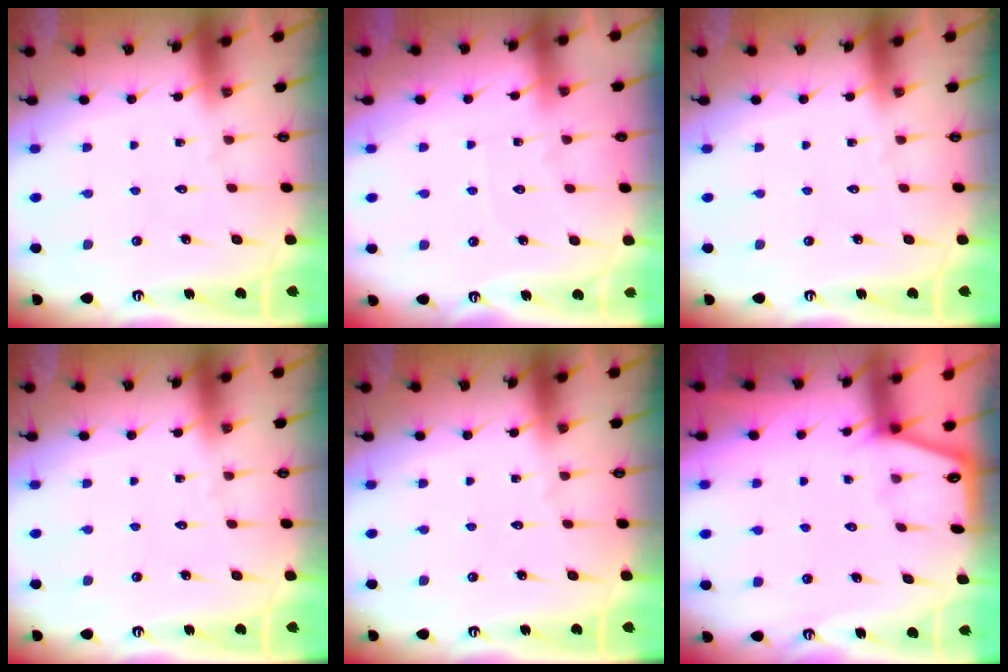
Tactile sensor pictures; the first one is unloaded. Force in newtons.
{"total": 5.0, "press": 5.0, "slide": 0.7}
{"total": 0.0}
{"total": 0.0}
{"total": 0.0}
{"total": 1.2, "press": 1.1, "slide": 0.1}